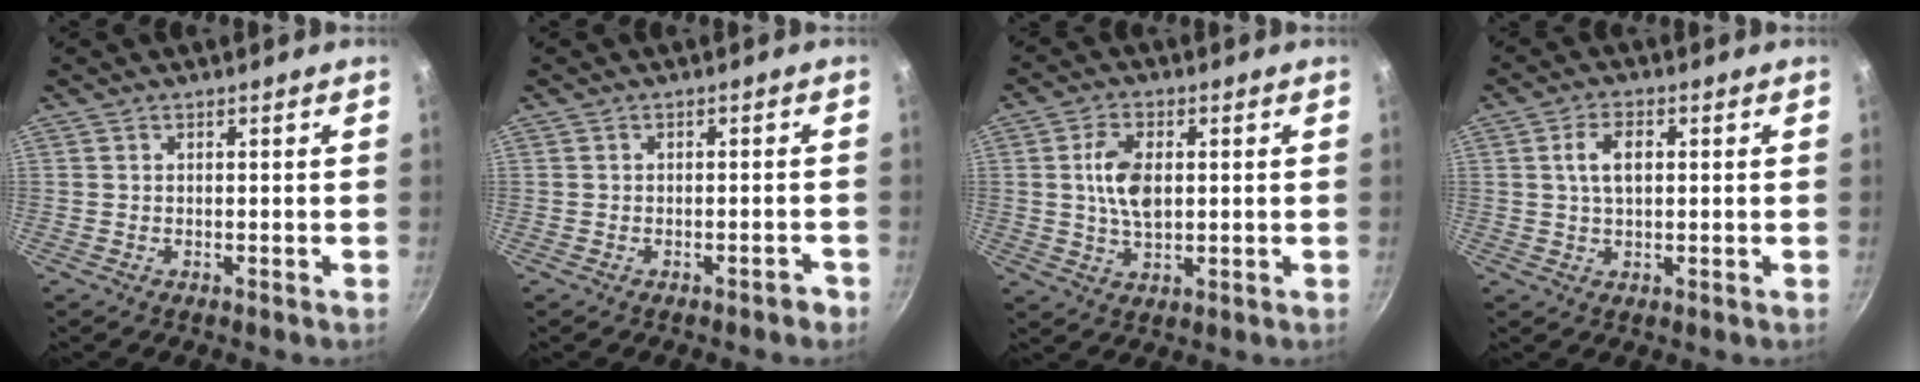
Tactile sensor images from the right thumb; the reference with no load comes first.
{"total": 1.6, "force": [-1.2, 0.6, 0.8], "torque": [-0.011, 0.009, -0.016]}
{"total": 7.8, "force": [0.9, 4.3, 6.4], "torque": [-0.122, -0.002, 0.019]}
{"total": 5.2, "force": [1.0, 2.8, 4.2], "torque": [-0.078, 0.007, 0.019]}